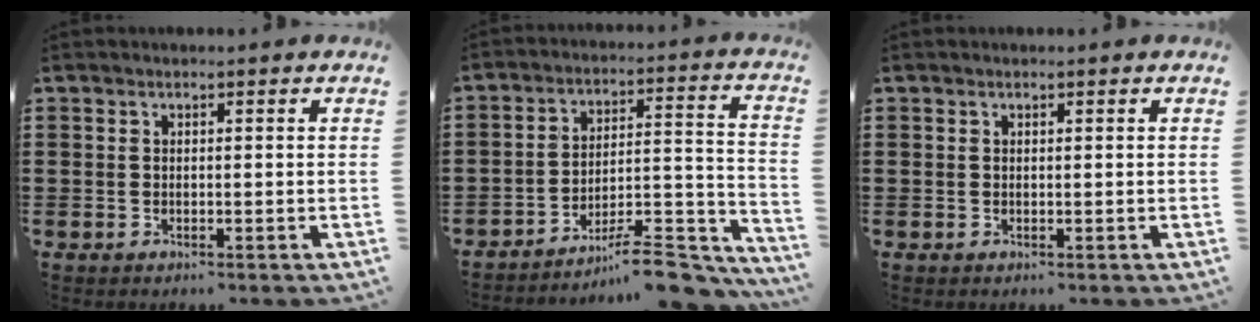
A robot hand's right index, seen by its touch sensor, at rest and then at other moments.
{"total": 10.7, "force": [-9.0, 2.2, 5.4], "torque": [-0.067, 0.035, -0.168]}
{"total": 0.0}